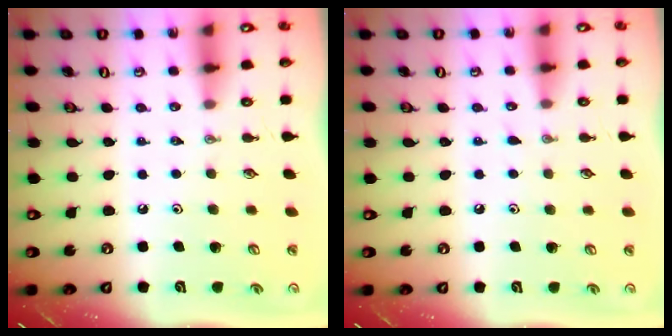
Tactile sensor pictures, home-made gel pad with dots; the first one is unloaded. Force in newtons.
{"total": 4.3, "press": 4.3, "slide": 0.5}